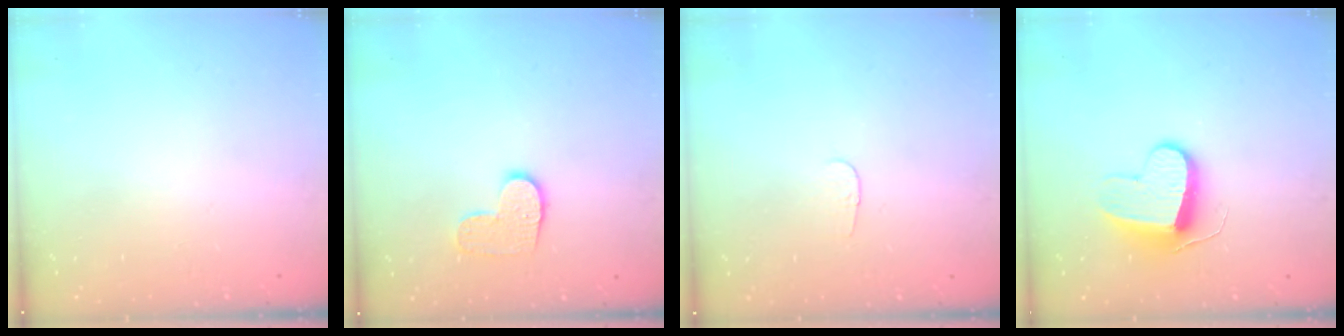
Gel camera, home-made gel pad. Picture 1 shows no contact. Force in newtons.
{"total": 8.0, "press": 8.0, "slide": 0.4}
{"total": 2.8, "press": 2.8, "slide": 0.3}
{"total": 9.7, "press": 9.7, "slide": 0.6}